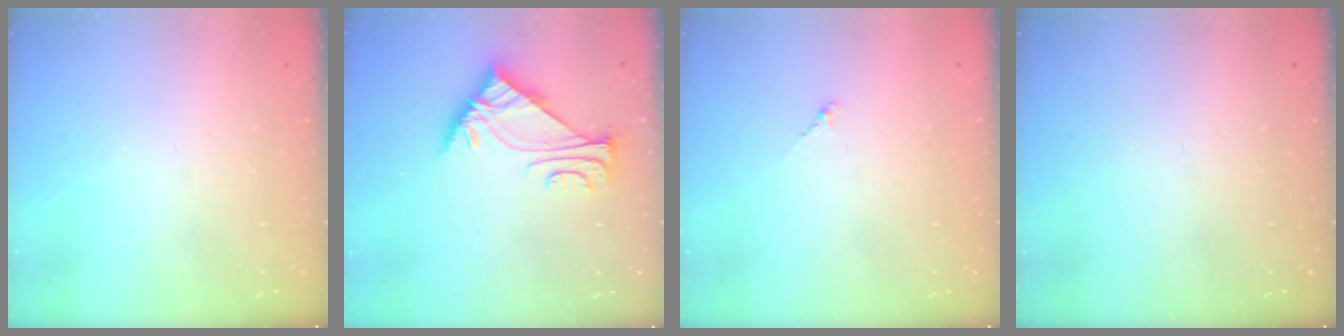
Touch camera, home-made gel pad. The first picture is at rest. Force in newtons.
{"total": 5.8, "press": 5.7, "slide": 0.6}
{"total": 0.8, "press": 0.6, "slide": 0.4}
{"total": 0.0}